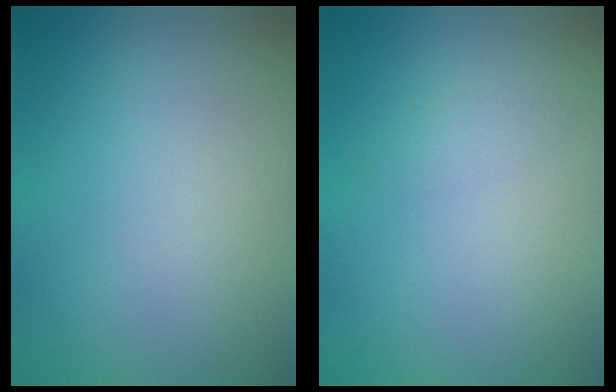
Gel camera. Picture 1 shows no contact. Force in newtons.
{"total": 1.0, "press": 1.0, "slide": 0.1}